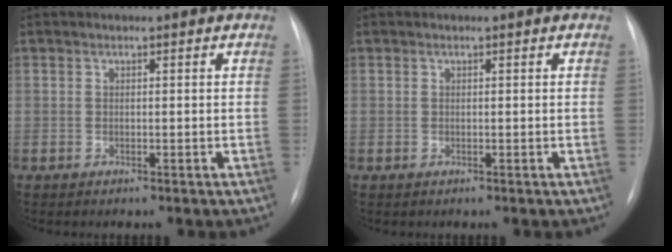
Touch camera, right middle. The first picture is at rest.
{"total": 0.0}